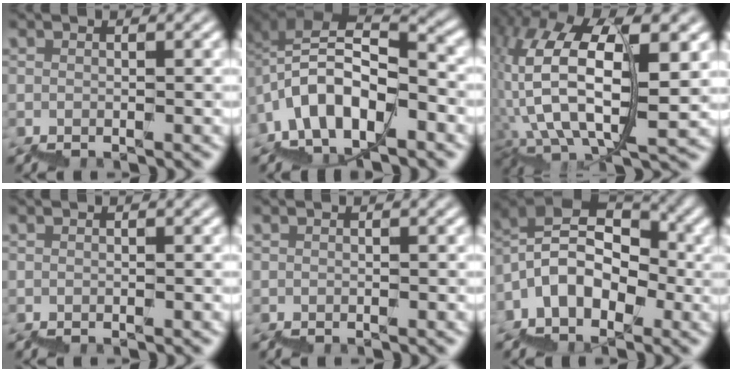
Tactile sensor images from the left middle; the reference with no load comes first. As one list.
[{"total": 6.8, "force": [-1.3, 4.0, 5.3], "torque": [-0.080, 0.016, -0.026]}, {"total": 12.6, "force": [4.7, 5.8, 10.2], "torque": [-0.209, -0.004, 0.103]}, {"total": 0.0}, {"total": 0.0}, {"total": 6.9, "force": [0.9, 4.8, 4.8], "torque": [-0.068, 0.030, 0.007]}]